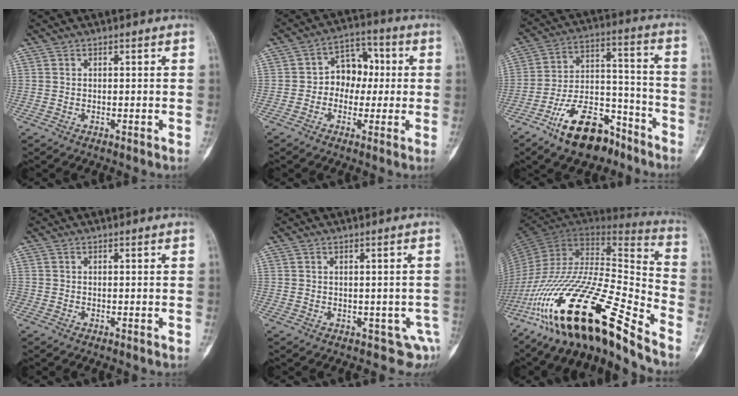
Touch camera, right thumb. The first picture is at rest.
{"total": 8.7, "force": [0.0, 6.8, 5.4], "torque": [-0.036, 0.029, -0.012]}
{"total": 16.4, "force": [-10.9, 8.0, 9.3], "torque": [-0.135, 0.091, -0.188]}
{"total": 0.0}
{"total": 3.8, "force": [-1.0, 2.7, 2.4], "torque": [-0.002, 0.004, -0.002]}
{"total": 30.3, "force": [-20.5, 6.1, 21.5], "torque": [-0.393, 0.053, -0.363]}